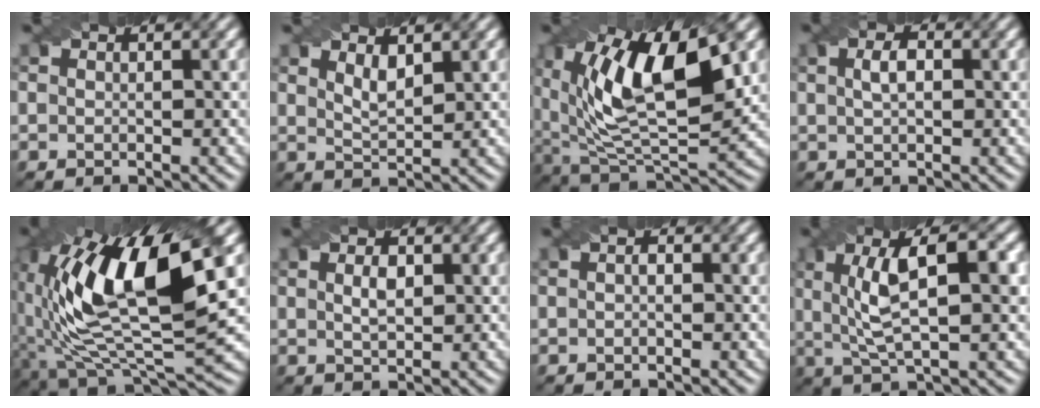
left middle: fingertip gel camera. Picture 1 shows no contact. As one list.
[{"total": 1.9, "force": [1.1, 0.7, 1.4], "torque": [-0.029, -0.006, 0.025]}, {"total": 12.5, "force": [4.3, 5.2, 10.5], "torque": [-0.186, 0.004, 0.073]}, {"total": 2.1, "force": [0.5, 1.1, 1.8], "torque": [-0.036, 0.003, 0.007]}, {"total": 14.3, "force": [3.6, 5.8, 12.6], "torque": [-0.241, -0.003, 0.061]}, {"total": 1.9, "force": [0.5, 1.0, 1.6], "torque": [-0.033, 0.000, 0.012]}, {"total": 1.0, "force": [0.0, 0.6, 0.7], "torque": [-0.010, -0.003, -0.002]}, {"total": 7.3, "force": [1.4, 2.3, 6.8], "torque": [-0.122, 0.007, 0.023]}]